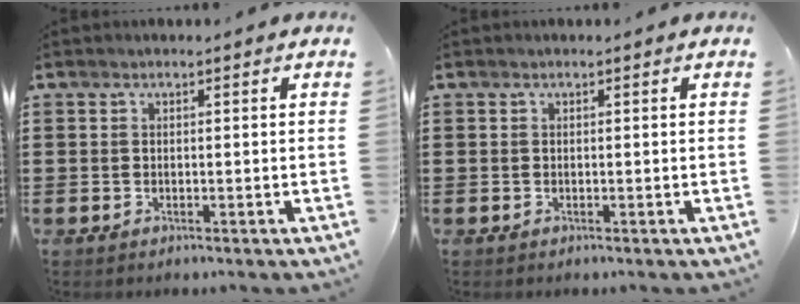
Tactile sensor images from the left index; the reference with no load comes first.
{"total": 0.0}